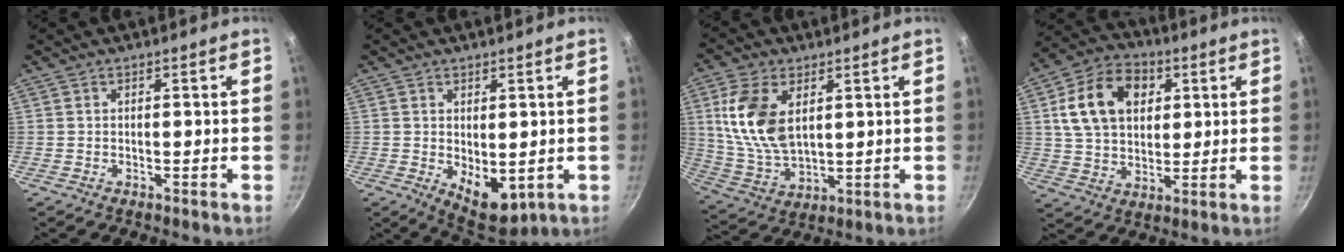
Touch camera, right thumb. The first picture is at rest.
{"total": 7.5, "force": [-0.3, 4.2, 6.2], "torque": [-0.068, -0.018, 0.013]}
{"total": 13.7, "force": [3.9, 7.9, 10.5], "torque": [-0.198, -0.018, 0.087]}
{"total": 15.7, "force": [4.5, 11.2, 9.9], "torque": [-0.152, 0.005, 0.070]}